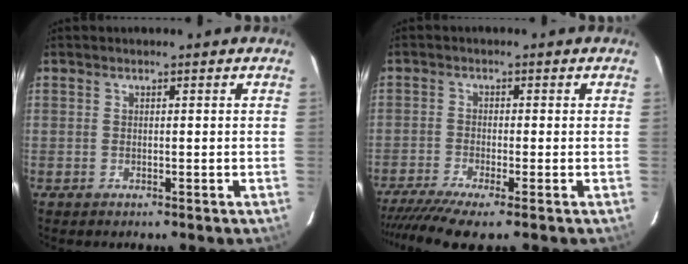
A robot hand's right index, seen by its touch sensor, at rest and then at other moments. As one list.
[{"total": 7.9, "force": [-6.1, -0.2, 5.0], "torque": [-0.085, -0.010, -0.101]}]